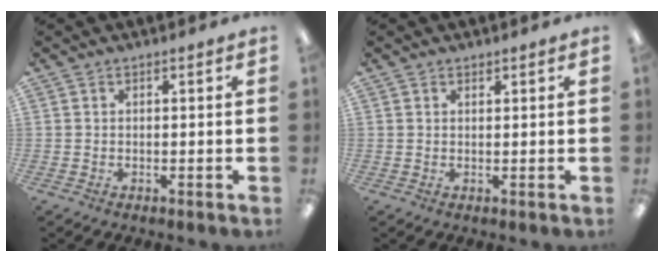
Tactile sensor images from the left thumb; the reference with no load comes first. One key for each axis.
{"total": 0.8, "fx": 0.7, "fy": 0.4, "fz": 0.1, "tx": -0.003, "ty": 0.000, "tz": 0.014}